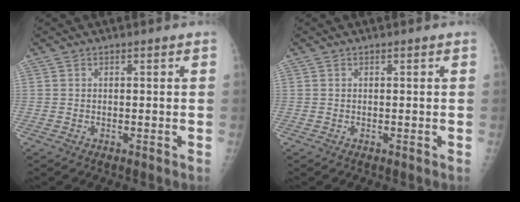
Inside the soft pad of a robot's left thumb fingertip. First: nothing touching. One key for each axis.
{"total": 0.0}